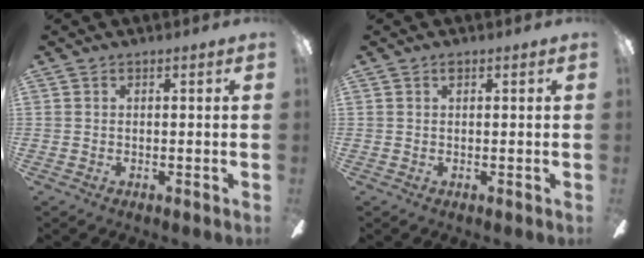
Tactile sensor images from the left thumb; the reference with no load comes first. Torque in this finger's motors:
{"motor_torque": [0.14, -0.03, 0.37, -0.39, 0.00]}